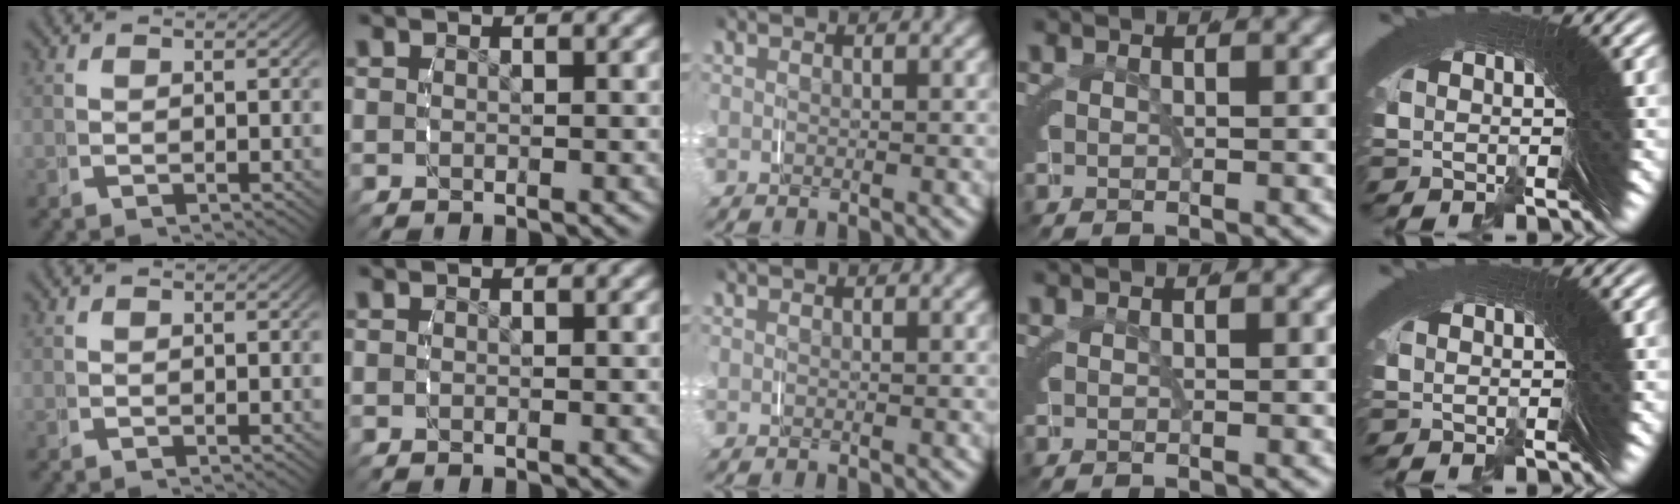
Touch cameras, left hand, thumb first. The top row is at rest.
{}